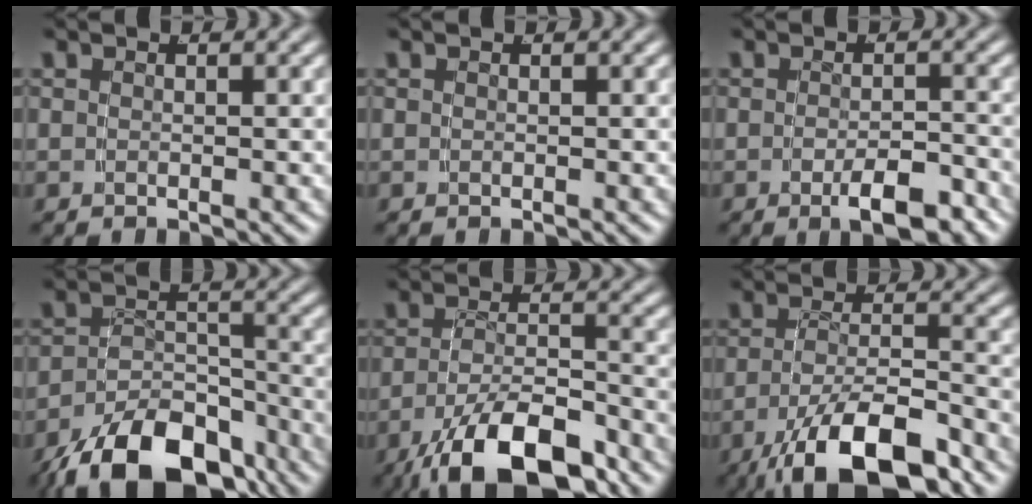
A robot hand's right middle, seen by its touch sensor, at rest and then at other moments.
{"total": 0.0}
{"total": 3.7, "force": [-2.3, 0.9, 2.8], "torque": [-0.033, -0.003, -0.038]}
{"total": 11.6, "force": [-7.8, 5.9, 6.2], "torque": [-0.088, -0.028, -0.110]}
{"total": 10.1, "force": [-5.9, 4.3, 7.0], "torque": [-0.105, -0.027, -0.075]}
{"total": 9.6, "force": [-5.0, 3.9, 7.1], "torque": [-0.115, -0.026, -0.060]}